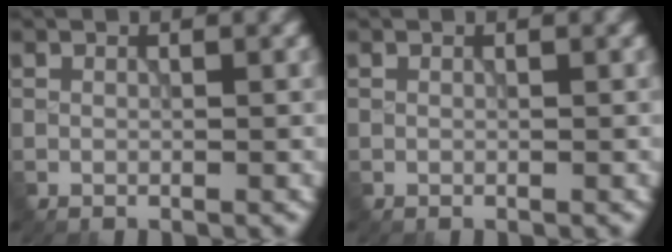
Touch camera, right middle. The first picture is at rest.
{"total": 0.0}